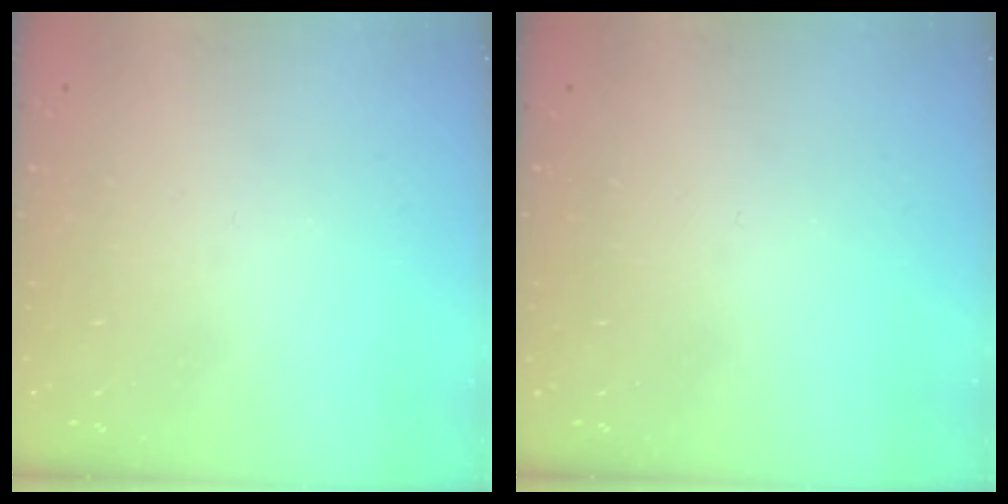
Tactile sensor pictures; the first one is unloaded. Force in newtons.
{"total": 0.0}